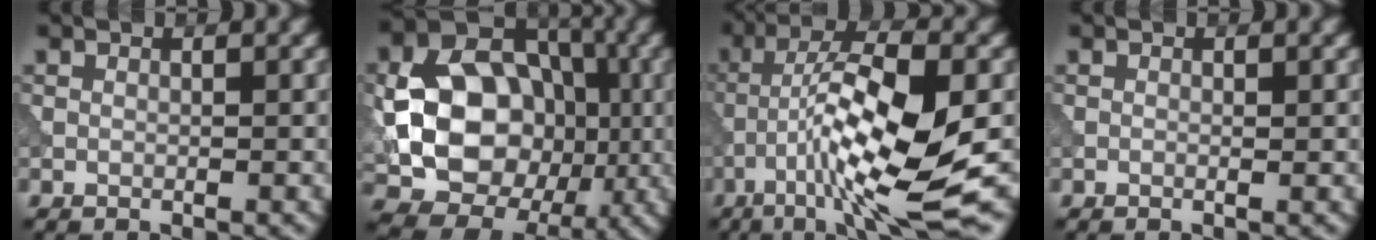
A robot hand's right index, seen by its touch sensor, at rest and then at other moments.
{"total": 13.4, "force": [-0.9, 10.3, 8.5], "torque": [-0.135, -0.003, -0.013]}
{"total": 11.1, "force": [-4.2, 2.0, 10.0], "torque": [-0.176, 0.005, -0.072]}
{"total": 0.0}